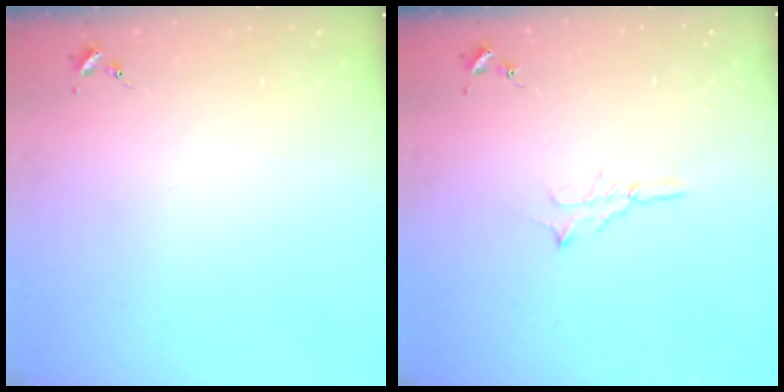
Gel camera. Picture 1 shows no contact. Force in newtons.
{"total": 4.7, "press": 4.7, "slide": 0.5}